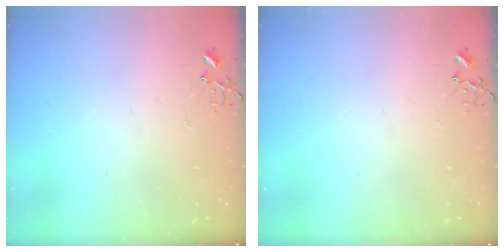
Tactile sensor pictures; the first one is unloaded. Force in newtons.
{"total": 0.0}